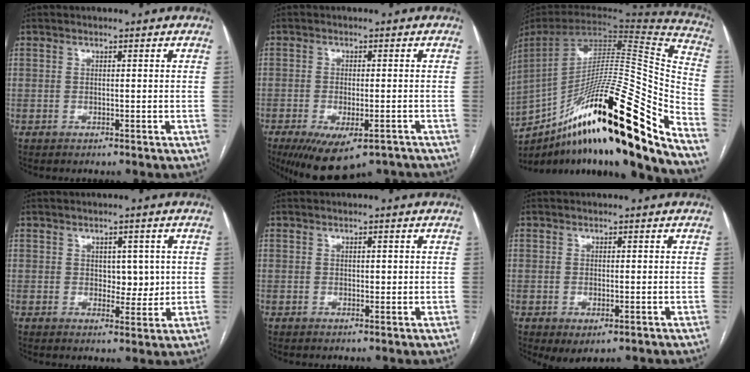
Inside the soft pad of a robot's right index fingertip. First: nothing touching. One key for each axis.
{"total": 11.3, "fx": -7.8, "fy": 4.1, "fz": 7.1, "tx": -0.112, "ty": -0.013, "tz": -0.112}
{"total": 35.8, "fx": -22.5, "fy": 3.4, "fz": 27.7, "tx": -0.396, "ty": -0.028, "tz": -0.358}
{"total": 4.0, "fx": 0.7, "fy": 2.4, "fz": 3.1, "tx": -0.037, "ty": -0.001, "tz": 0.016}
{"total": 0.8, "fx": 0.3, "fy": 0.5, "fz": 0.6, "tx": -0.007, "ty": -0.001, "tz": 0.005}
{"total": 2.9, "fx": -1.3, "fy": 1.3, "fz": 2.2, "tx": -0.029, "ty": -0.006, "tz": -0.009}